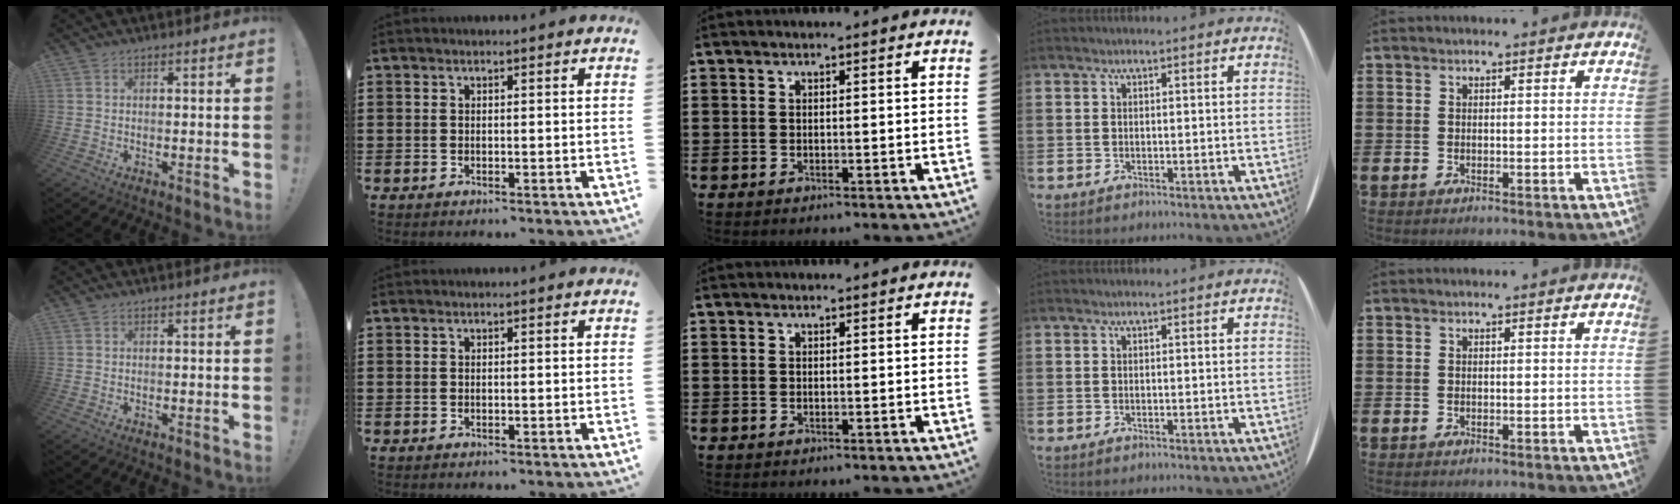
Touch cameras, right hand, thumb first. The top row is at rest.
{}